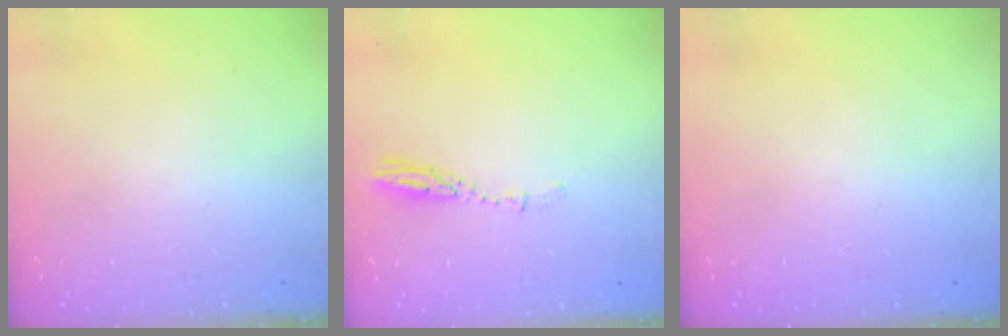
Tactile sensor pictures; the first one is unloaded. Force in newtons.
{"total": 3.4, "press": 3.4, "slide": 0.2}
{"total": 0.0}